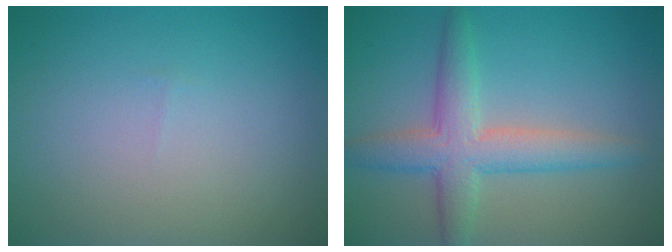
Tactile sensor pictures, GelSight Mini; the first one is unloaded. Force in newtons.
{"total": 4.8, "press": 4.8, "slide": 0.2}